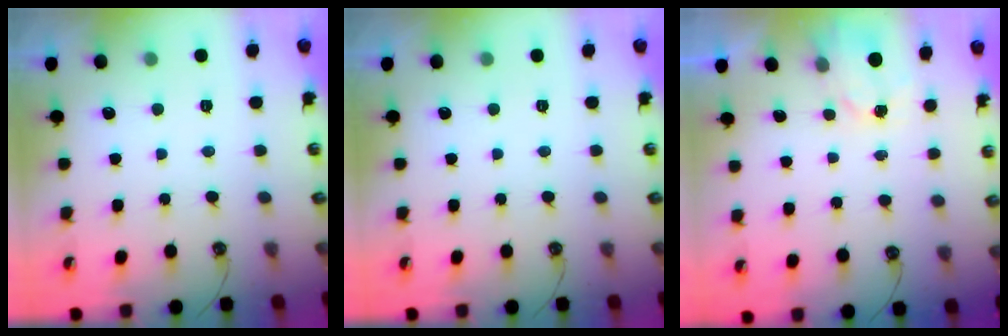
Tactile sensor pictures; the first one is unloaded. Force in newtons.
{"total": 0.0}
{"total": 2.1, "press": 2.1, "slide": 0.4}